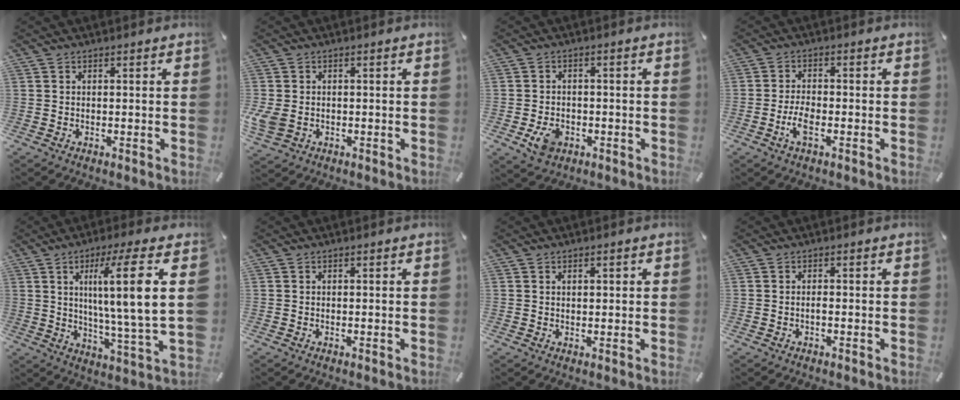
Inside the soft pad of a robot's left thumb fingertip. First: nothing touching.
{"total": 4.5, "force": [-0.8, 3.6, 2.5], "torque": [-0.072, -0.003, -0.014]}
{"total": 5.3, "force": [-2.0, 4.1, 2.8], "torque": [-0.057, 0.002, -0.037]}
{"total": 4.2, "force": [-1.7, 1.9, 3.4], "torque": [-0.084, -0.005, -0.033]}
{"total": 14.7, "force": [4.9, 0.9, 13.8], "torque": [-0.228, -0.020, 0.065]}
{"total": 0.0}
{"total": 0.9, "force": [0.3, 0.6, 0.5], "torque": [-0.012, 0.003, 0.006]}
{"total": 0.8, "force": [-0.4, 0.2, 0.7], "torque": [-0.016, -0.002, -0.007]}